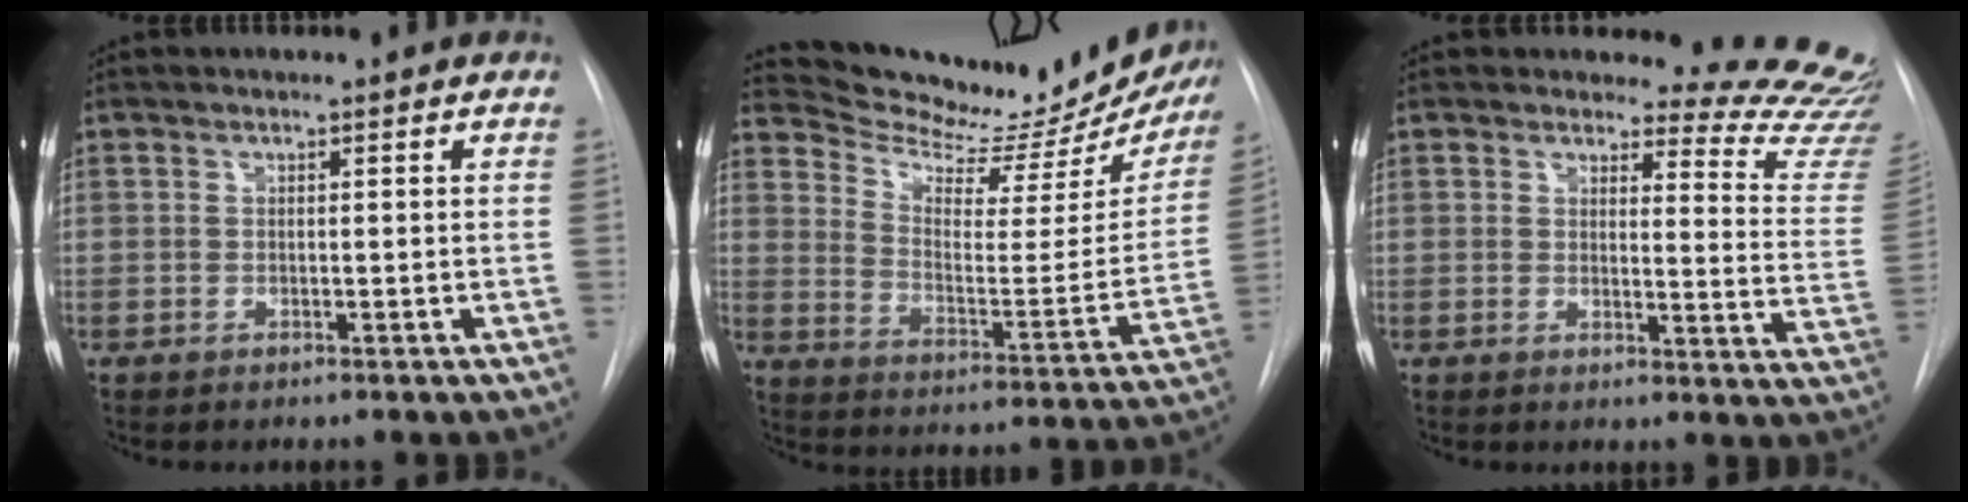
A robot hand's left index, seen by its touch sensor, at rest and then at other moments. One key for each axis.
{"total": 23.8, "fx": 22.9, "fy": 4.0, "fz": 5.2, "tx": -0.076, "ty": -0.090, "tz": 0.298}
{"total": 13.9, "fx": 13.8, "fy": 1.1, "fz": 0.9, "tx": 0.023, "ty": -0.144, "tz": 0.118}